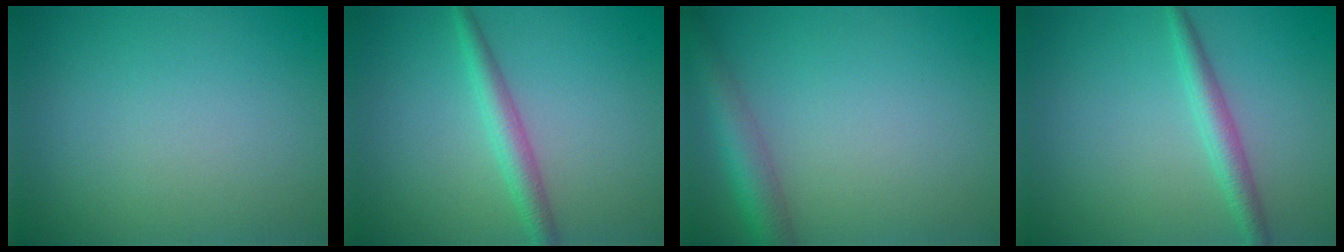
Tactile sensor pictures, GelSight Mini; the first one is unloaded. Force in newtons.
{"total": 2.5, "press": 2.5, "slide": 0.0}
{"total": 3.7, "press": 3.7, "slide": 0.1}
{"total": 2.3, "press": 2.3, "slide": 0.0}